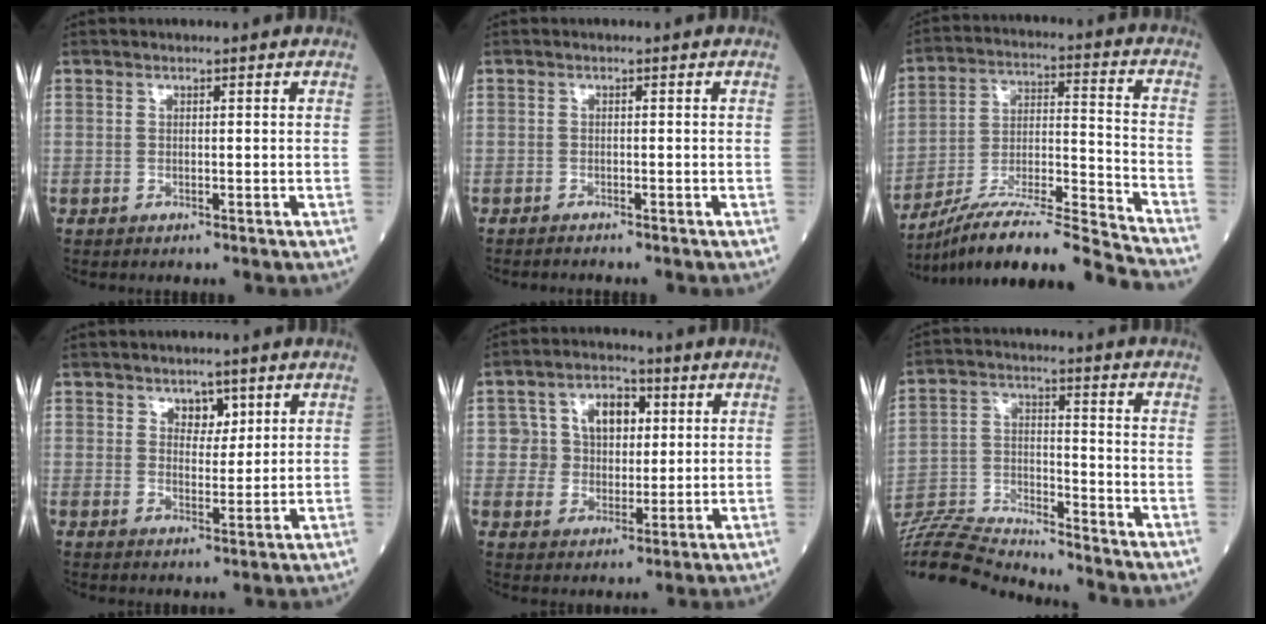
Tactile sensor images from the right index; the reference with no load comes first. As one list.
[{"total": 0.8, "force": [-0.8, -0.1, 0.1], "torque": [-0.008, -0.003, -0.015]}, {"total": 17.9, "force": [-16.2, -1.8, 7.3], "torque": [-0.137, 0.009, -0.283]}, {"total": 3.3, "force": [2.0, 1.9, 1.8], "torque": [-0.021, 0.000, 0.033]}, {"total": 7.5, "force": [2.1, 6.0, 4.1], "torque": [-0.060, 0.023, 0.041]}, {"total": 15.8, "force": [-15.5, -0.3, 3.3], "torque": [-0.070, 0.007, -0.274]}]